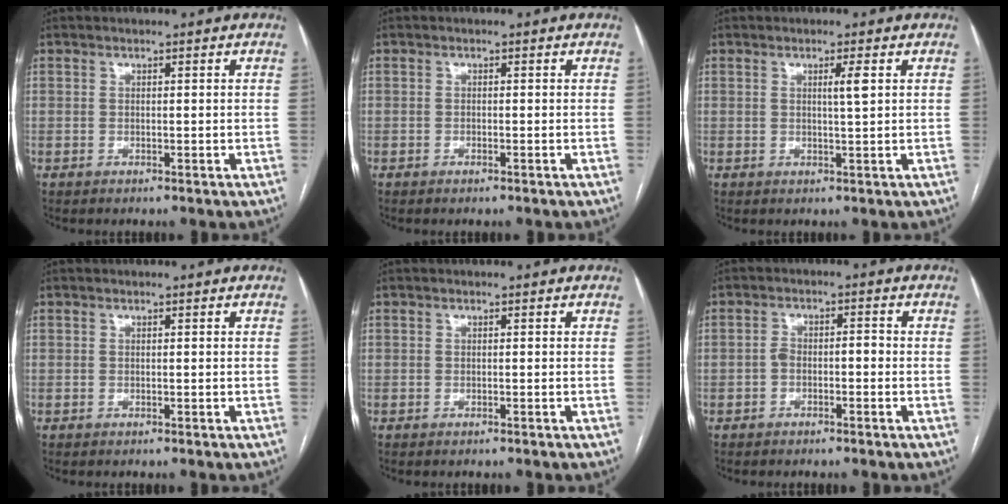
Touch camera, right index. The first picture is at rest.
{"total": 0.6, "force": [-0.5, 0.1, 0.4], "torque": [-0.010, -0.001, -0.005]}
{"total": 2.3, "force": [0.8, -0.2, 2.1], "torque": [-0.039, -0.004, 0.013]}
{"total": 0.0}
{"total": 0.0}
{"total": 2.8, "force": [-0.9, 1.4, 2.3], "torque": [-0.040, 0.018, -0.013]}